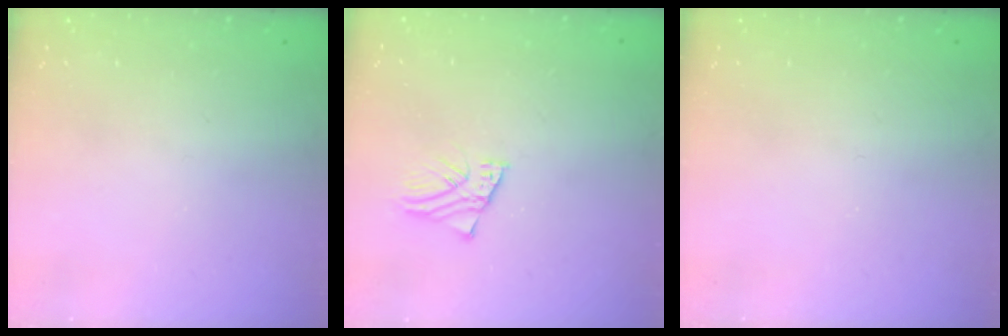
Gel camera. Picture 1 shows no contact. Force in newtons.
{"total": 2.2, "press": 2.2, "slide": 0.1}
{"total": 0.0}